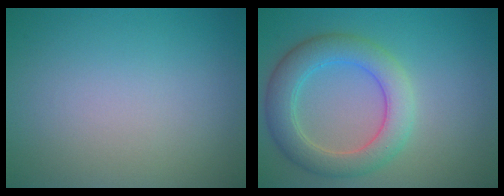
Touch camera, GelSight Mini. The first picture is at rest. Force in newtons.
{"total": 5.3, "press": 5.3, "slide": 0.2}